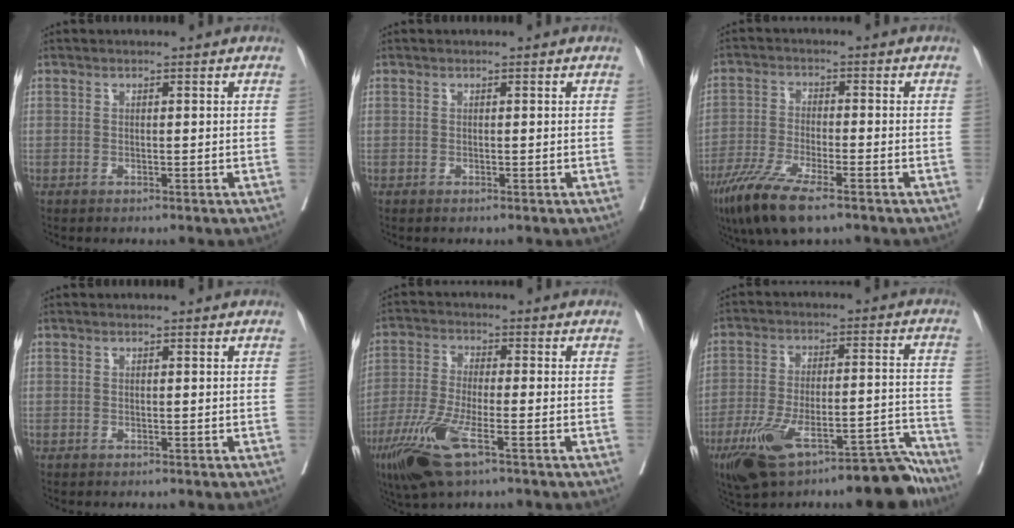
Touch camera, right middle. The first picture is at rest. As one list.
[{"total": 0.0}, {"total": 10.0, "force": [-6.7, 1.5, 7.3], "torque": [-0.138, -0.025, -0.117]}, {"total": 0.0}, {"total": 10.3, "force": [-5.3, 1.5, 8.7], "torque": [-0.184, -0.027, -0.099]}, {"total": 16.1, "force": [-11.7, 3.9, 10.3], "torque": [-0.149, 0.023, -0.192]}]